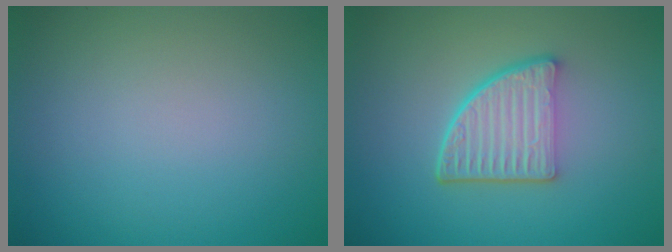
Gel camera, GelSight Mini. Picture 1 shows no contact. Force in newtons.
{"total": 5.3, "press": 3.7, "slide": 3.7}